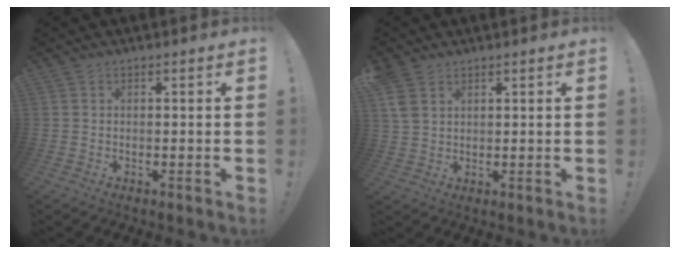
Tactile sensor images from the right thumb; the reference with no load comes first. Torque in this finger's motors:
{"motor_torque": [0.02, 0.03, 0.19, 0.27, 0.01]}